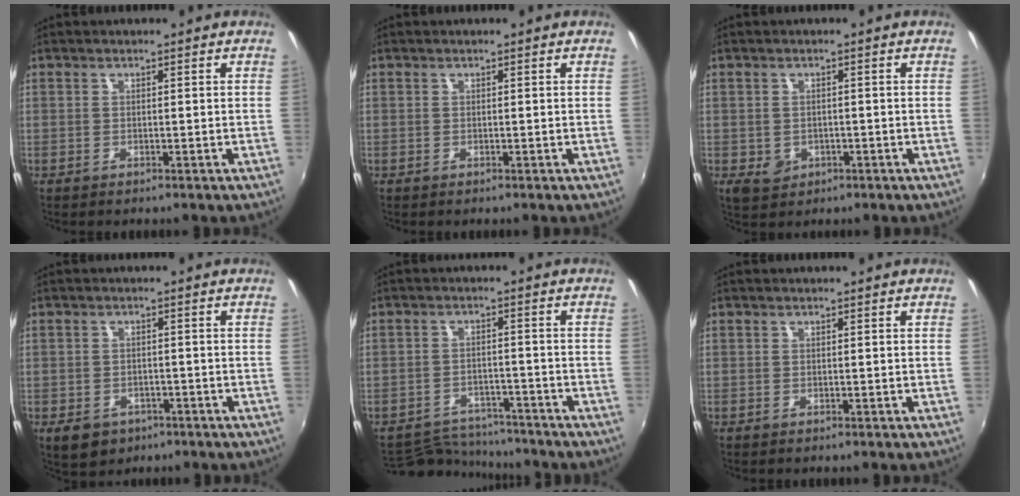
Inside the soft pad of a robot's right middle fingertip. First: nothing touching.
{"total": 0.0}
{"total": 3.6, "force": [-1.1, 3.1, 1.5], "torque": [-0.031, -0.003, -0.010]}
{"total": 5.7, "force": [-3.1, 4.1, 2.5], "torque": [-0.057, -0.008, -0.041]}
{"total": 8.8, "force": [-8.5, 2.2, 1.1], "torque": [-0.038, 0.009, -0.130]}
{"total": 0.0}